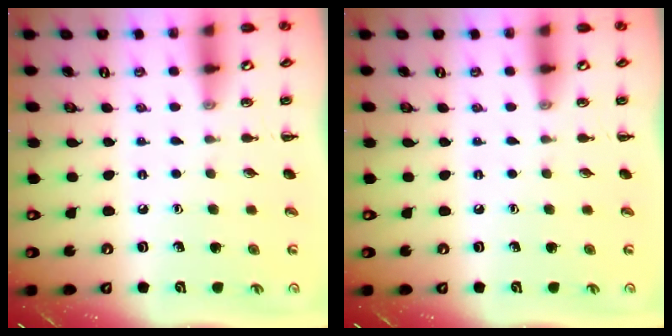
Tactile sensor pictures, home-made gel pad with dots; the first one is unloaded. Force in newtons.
{"total": 0.0}